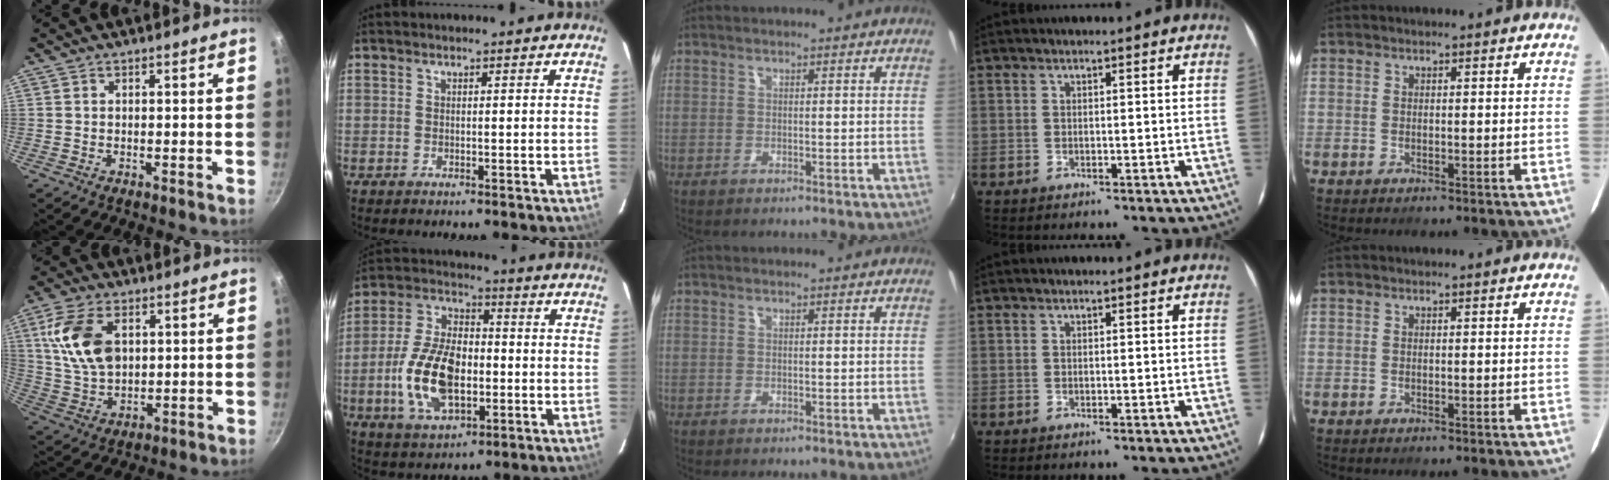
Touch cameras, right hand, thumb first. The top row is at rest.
{"thumb": {"total": 13.5, "force": [3.6, 8.5, 9.9], "torque": [-0.175, -0.012, 0.075]}, "index": {"total": 15.8, "force": [-3.4, 8.9, 12.6], "torque": [-0.259, 0.006, -0.053]}}